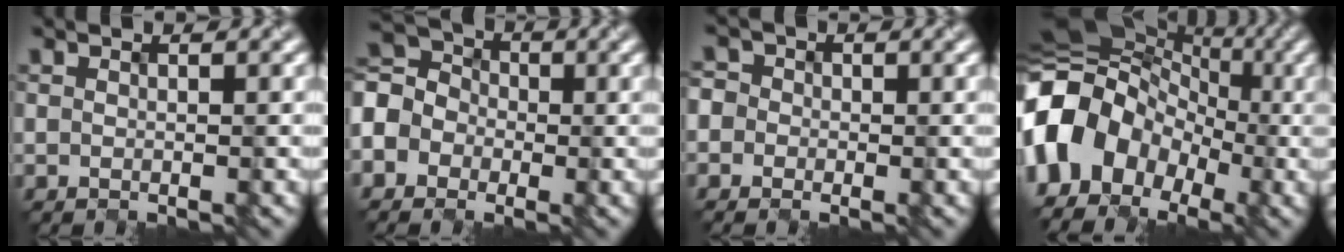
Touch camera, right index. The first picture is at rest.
{"total": 5.3, "force": [-3.0, 4.3, 0.8], "torque": [-0.040, 0.003, -0.052]}
{"total": 1.9, "force": [-0.6, 1.7, -0.2], "torque": [-0.004, 0.004, -0.008]}
{"total": 10.3, "force": [-4.2, 8.5, 4.2], "torque": [-0.098, -0.002, -0.075]}